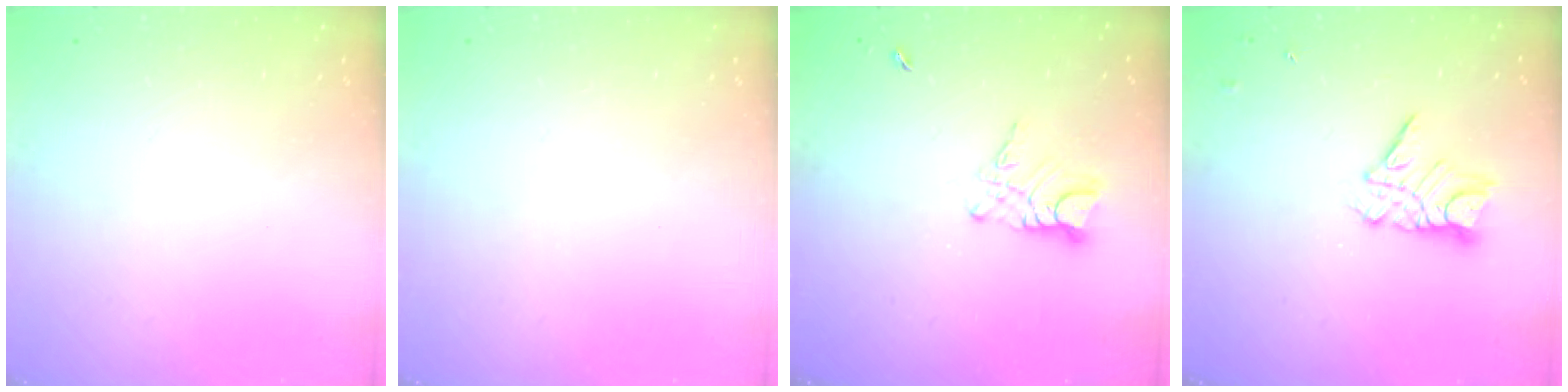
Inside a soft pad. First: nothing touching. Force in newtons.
{"total": 0.0}
{"total": 4.9, "press": 4.9, "slide": 0.3}
{"total": 10.2, "press": 10.1, "slide": 0.9}